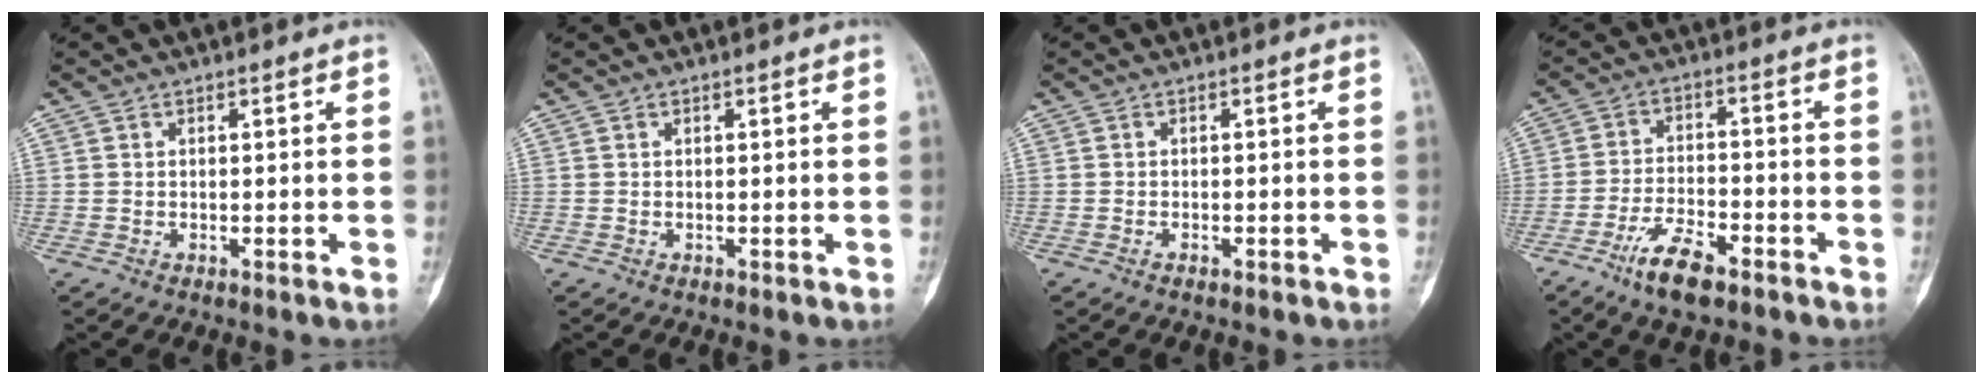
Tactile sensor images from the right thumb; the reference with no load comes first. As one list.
[{"total": 0.0}, {"total": 0.9, "force": [-0.6, 0.4, 0.4], "torque": [-0.006, 0.002, -0.013]}, {"total": 8.8, "force": [-5.9, 3.2, 5.7], "torque": [-0.103, 0.027, -0.109]}]